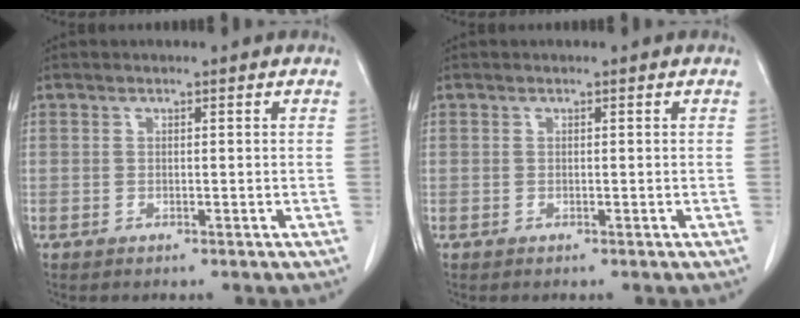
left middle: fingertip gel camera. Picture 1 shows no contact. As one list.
[{"total": 0.0}]